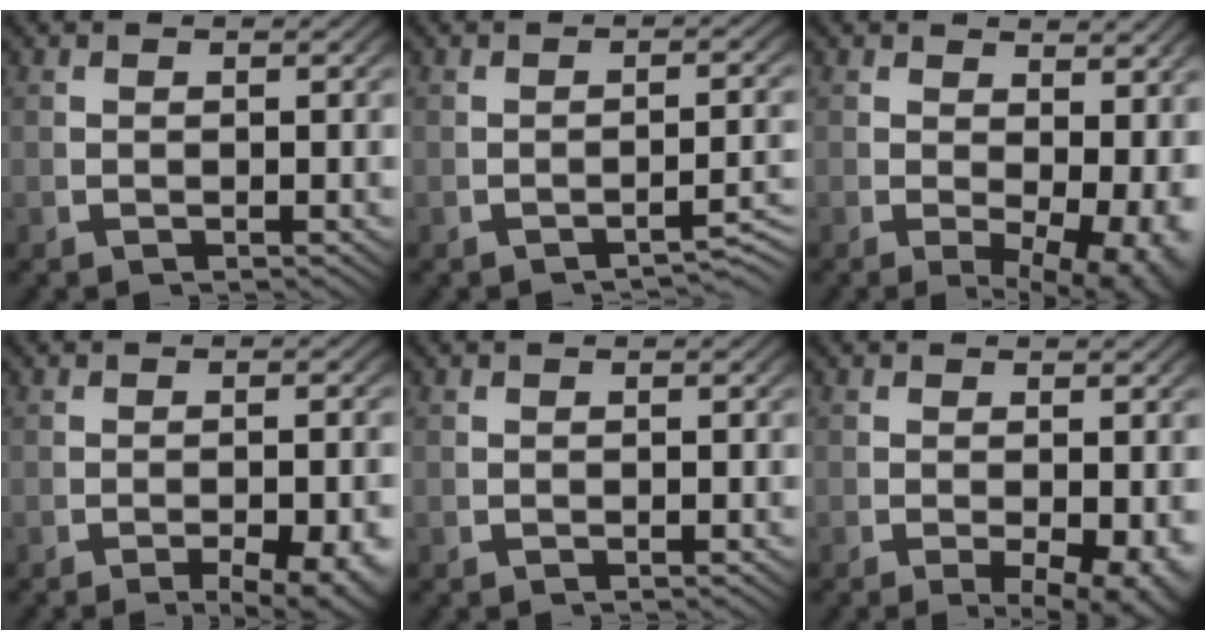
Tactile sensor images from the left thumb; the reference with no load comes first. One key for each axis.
{"total": 2.8, "fx": -2.2, "fy": 0.5, "fz": 1.7, "tx": -0.024, "ty": 0.002, "tz": -0.033}
{"total": 6.0, "fx": -0.2, "fy": 3.6, "fz": 4.8, "tx": -0.070, "ty": -0.029, "tz": 0.010}
{"total": 5.0, "fx": -2.6, "fy": 1.9, "fz": 3.9, "tx": -0.055, "ty": -0.017, "tz": -0.033}
{"total": 0.0}
{"total": 4.3, "fx": -1.2, "fy": 2.0, "fz": 3.6, "tx": -0.057, "ty": -0.025, "tz": -0.008}